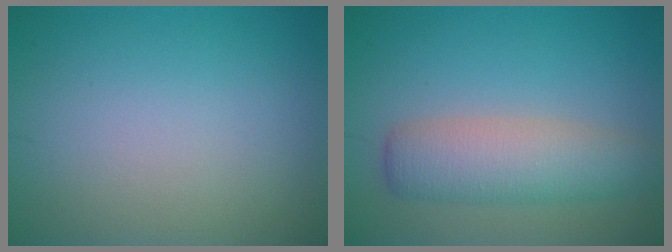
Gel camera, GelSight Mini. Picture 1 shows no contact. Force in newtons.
{"total": 5.1, "press": 5.1, "slide": 0.2}